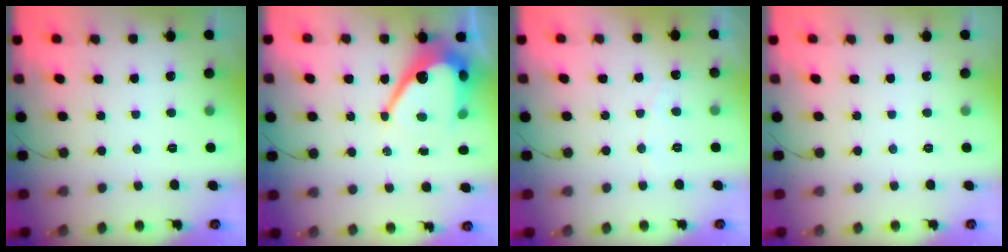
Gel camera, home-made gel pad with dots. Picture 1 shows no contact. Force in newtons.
{"total": 12.6, "press": 12.6, "slide": 1.1}
{"total": 2.3, "press": 2.3, "slide": 0.1}
{"total": 0.0}